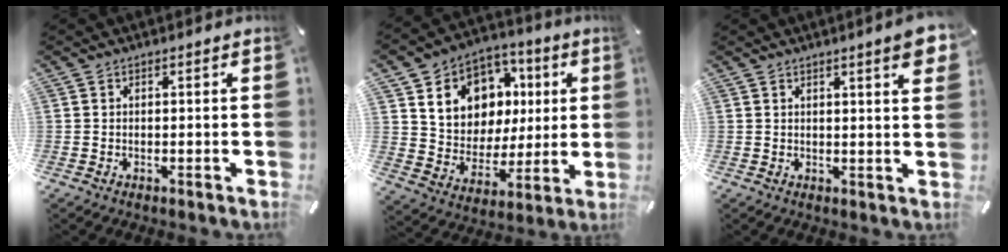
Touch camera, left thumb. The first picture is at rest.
{"total": 12.7, "force": [4.1, 11.4, 4.0], "torque": [-0.065, -0.028, 0.084]}
{"total": 5.3, "force": [2.7, 0.8, 4.5], "torque": [-0.065, -0.011, 0.041]}